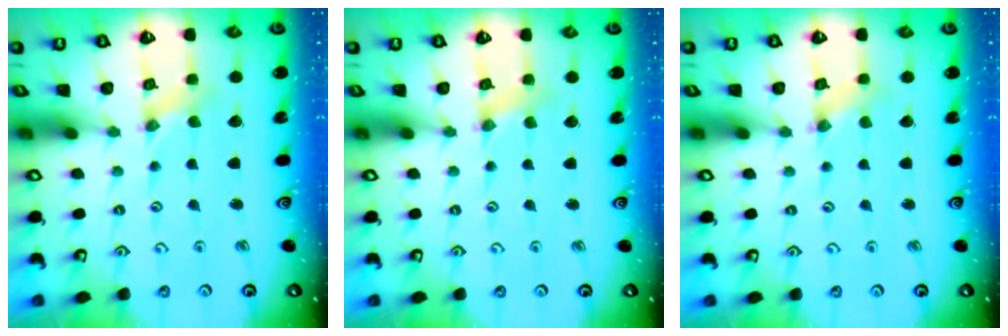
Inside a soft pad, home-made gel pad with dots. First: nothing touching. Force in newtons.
{"total": 2.7, "press": 2.6, "slide": 0.5}
{"total": 1.1, "press": 1.1, "slide": 0.2}